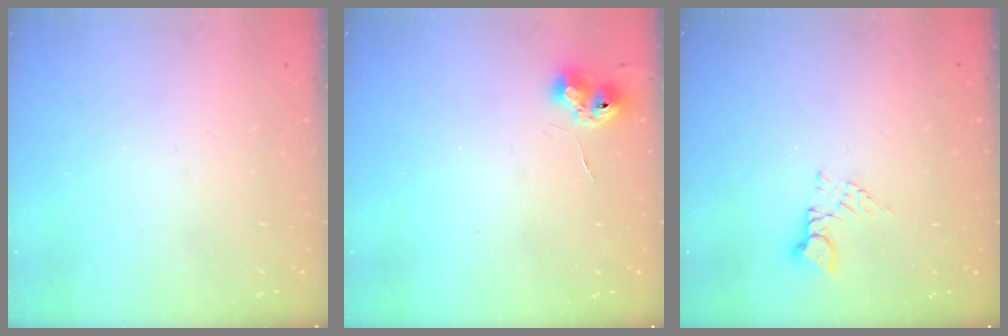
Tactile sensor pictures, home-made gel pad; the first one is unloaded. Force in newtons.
{"total": 7.1, "press": 7.1, "slide": 0.7}
{"total": 2.8, "press": 2.8, "slide": 0.5}